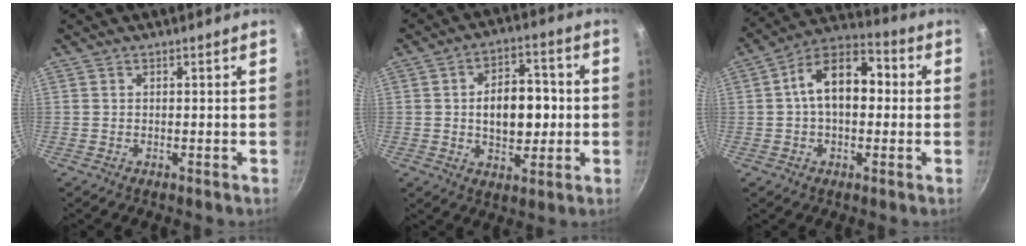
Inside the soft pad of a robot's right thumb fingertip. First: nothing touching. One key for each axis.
{"total": 11.9, "fx": 0.0, "fy": 7.3, "fz": 9.5, "tx": -0.112, "ty": 0.014, "tz": 0.001}
{"total": 13.4, "fx": 1.2, "fy": 8.1, "fz": 10.6, "tx": -0.156, "ty": 0.037, "tz": 0.005}